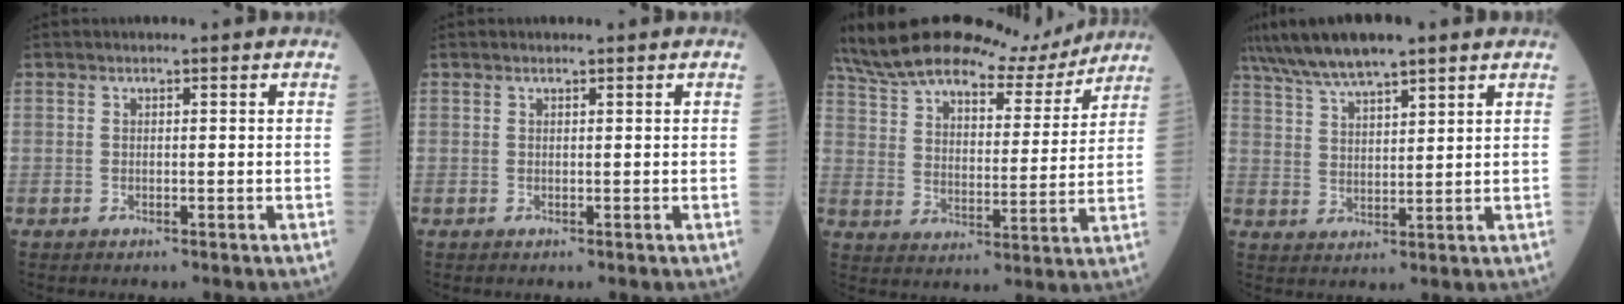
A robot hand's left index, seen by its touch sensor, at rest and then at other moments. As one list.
[{"total": 0.0}, {"total": 22.5, "force": [20.0, 5.9, 8.3], "torque": [-0.161, 0.012, 0.301]}, {"total": 9.5, "force": [7.5, 1.4, 5.6], "torque": [-0.106, 0.028, 0.136]}]